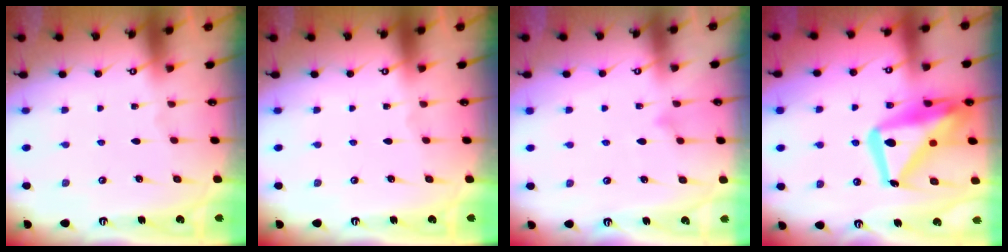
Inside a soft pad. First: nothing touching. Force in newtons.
{"total": 0.0}
{"total": 8.0, "press": 8.0, "slide": 0.4}
{"total": 21.7, "press": 21.6, "slide": 2.0}